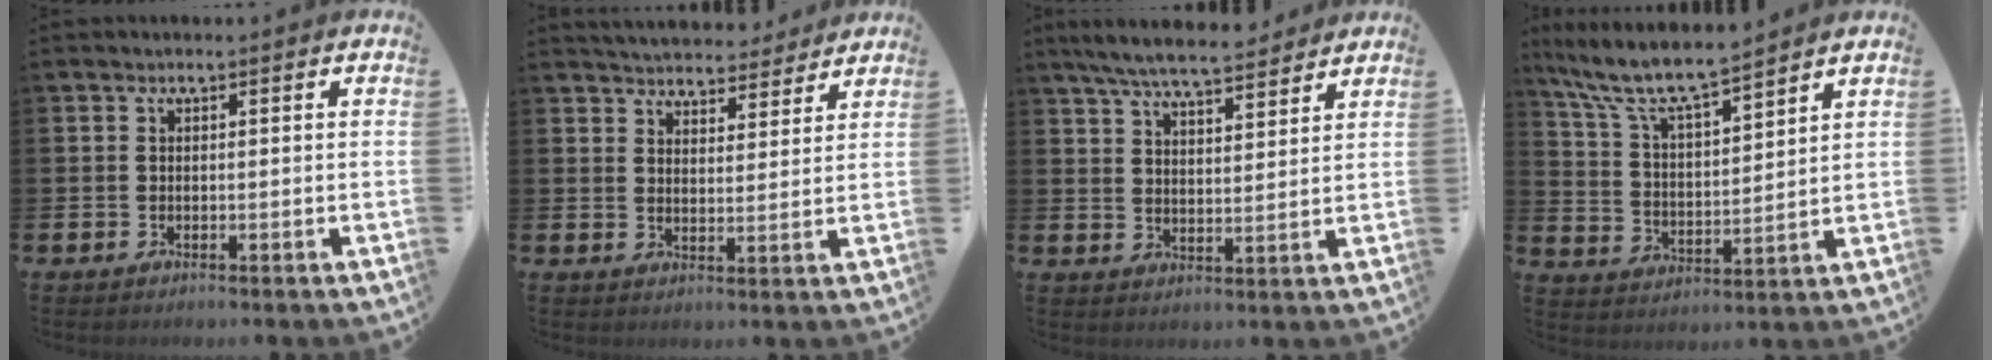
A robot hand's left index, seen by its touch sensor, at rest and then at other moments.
{"total": 4.9, "force": [4.8, 0.9, -0.2], "torque": [-0.013, -0.031, 0.087]}
{"total": 6.9, "force": [6.5, 0.8, 2.2], "torque": [-0.061, -0.028, 0.115]}
{"total": 8.6, "force": [7.8, 1.1, 3.3], "torque": [-0.101, -0.046, 0.137]}